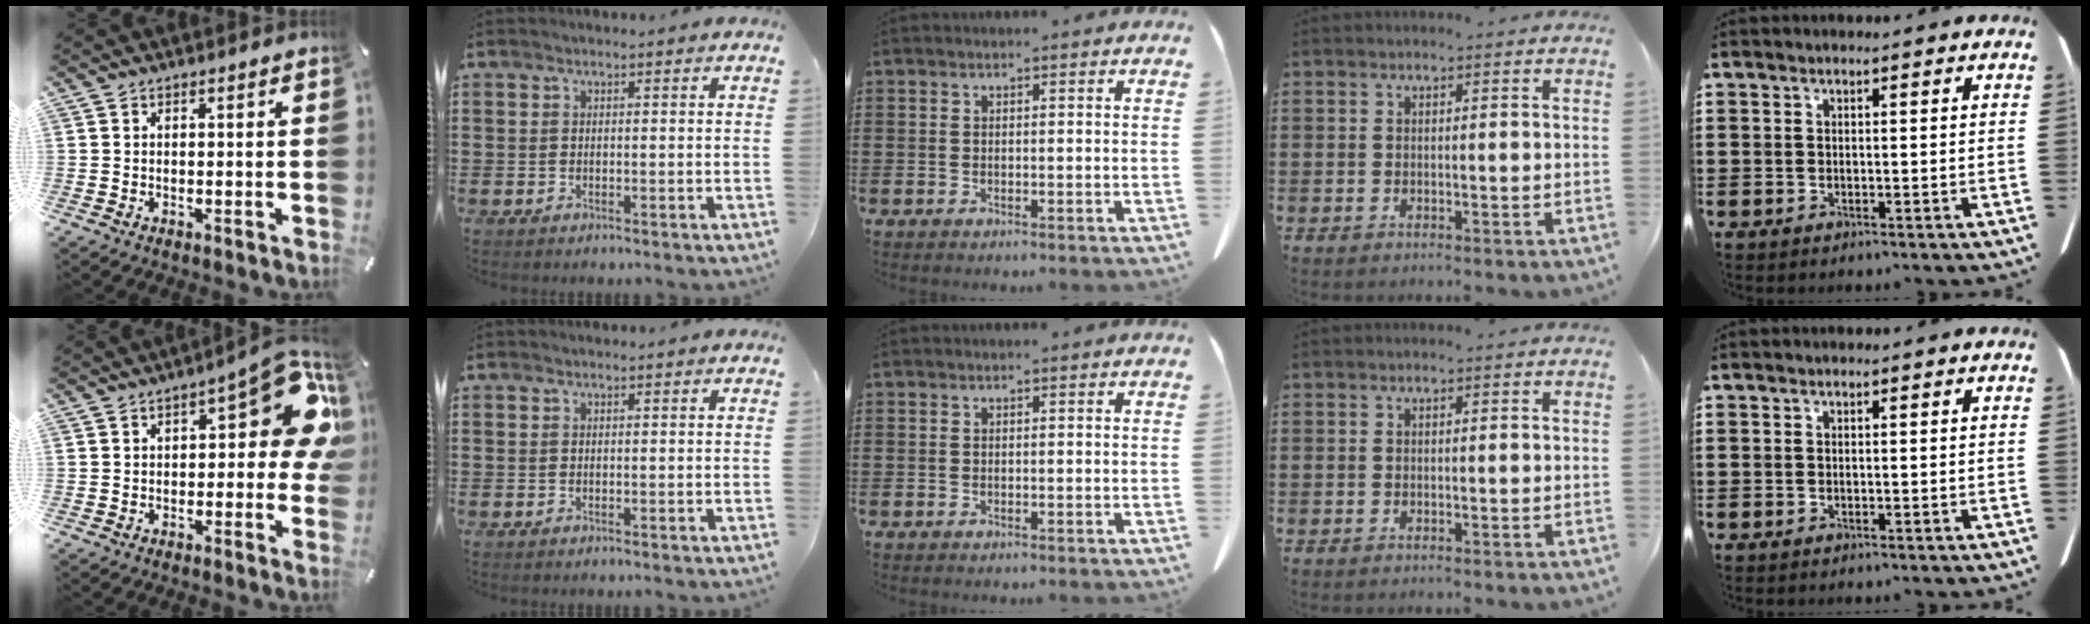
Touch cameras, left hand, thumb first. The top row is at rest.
{"thumb": {"total": 16.7, "force": [4.4, 6.9, 14.6], "torque": [-0.171, -0.029, 0.068]}}